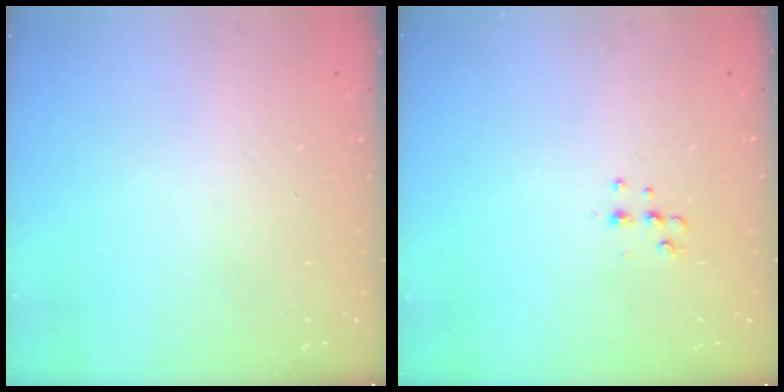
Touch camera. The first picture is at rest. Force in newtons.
{"total": 5.3, "press": 5.2, "slide": 0.8}